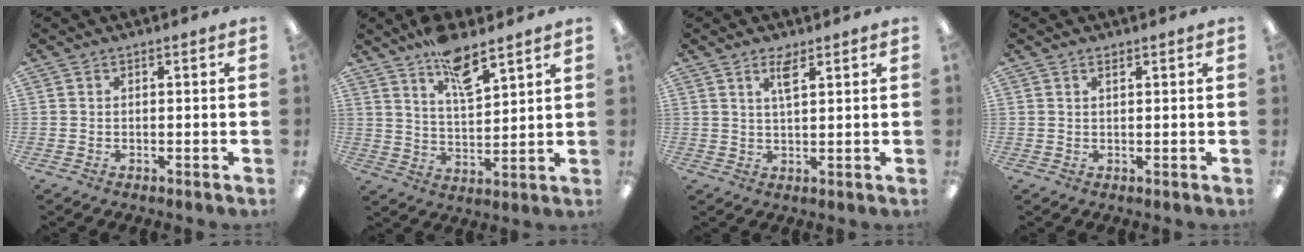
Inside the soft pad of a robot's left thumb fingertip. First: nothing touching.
{"total": 10.3, "force": [7.7, 3.3, 6.0], "torque": [-0.097, -0.041, 0.134]}
{"total": 4.1, "force": [2.6, 1.2, 2.9], "torque": [-0.057, 0.000, 0.044]}
{"total": 0.9, "force": [0.7, 0.2, 0.4], "torque": [-0.011, 0.000, 0.013]}